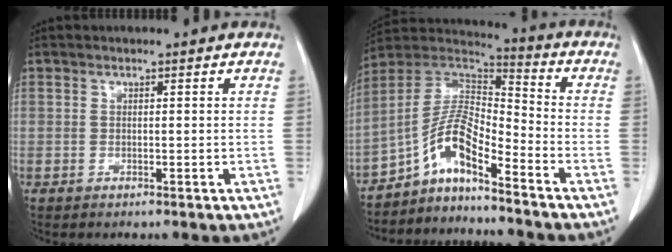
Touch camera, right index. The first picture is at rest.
{"total": 9.8, "force": [-6.4, 2.0, 7.1], "torque": [-0.148, 0.023, -0.119]}